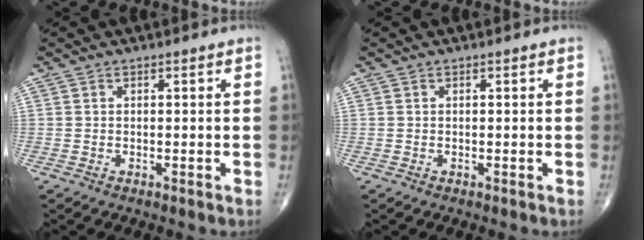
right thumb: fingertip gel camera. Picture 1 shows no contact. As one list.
[{"total": 0.0}]